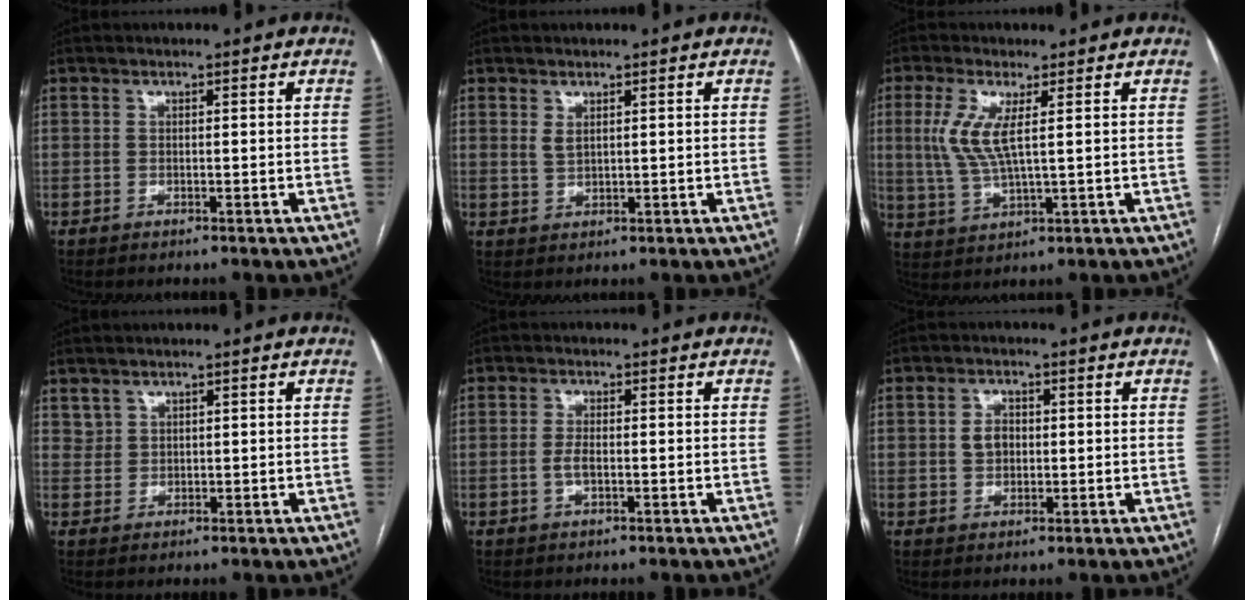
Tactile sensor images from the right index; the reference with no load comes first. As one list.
[{"total": 1.5, "force": [0.8, 0.7, 1.0], "torque": [-0.021, -0.001, 0.022]}, {"total": 6.8, "force": [1.6, 1.3, 6.4], "torque": [-0.156, 0.000, 0.035]}, {"total": 1.2, "force": [1.0, 0.7, -0.1], "torque": [0.009, 0.008, 0.020]}, {"total": 1.9, "force": [-0.3, 0.6, 1.8], "torque": [-0.042, 0.001, -0.006]}, {"total": 3.0, "force": [0.2, 2.3, 1.9], "torque": [-0.034, 0.008, 0.006]}]